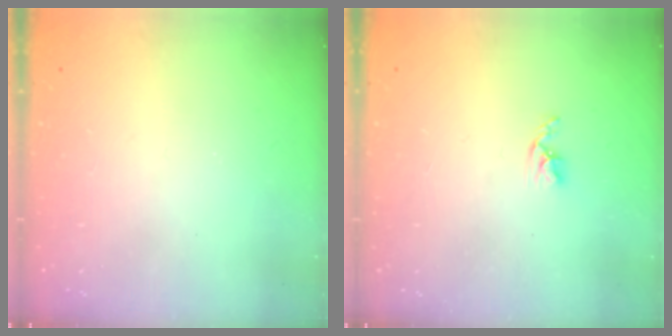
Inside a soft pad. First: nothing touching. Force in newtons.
{"total": 2.7, "press": 2.7, "slide": 0.5}